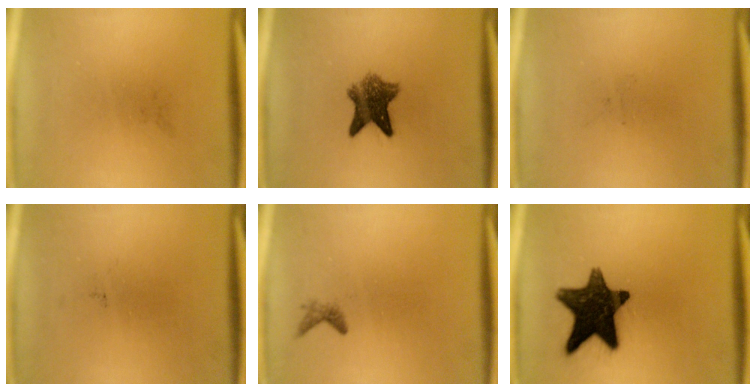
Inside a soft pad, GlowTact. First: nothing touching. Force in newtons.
{"total": 6.9}
{"total": 0.0}
{"total": 0.0}
{"total": 0.9}
{"total": 14.7}